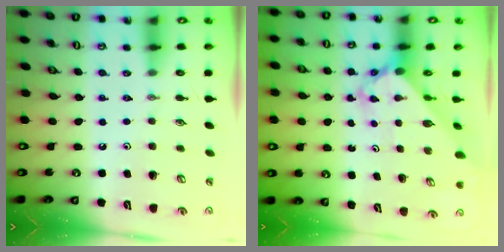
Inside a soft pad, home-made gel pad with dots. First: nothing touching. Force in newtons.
{"total": 2.7, "press": 2.7, "slide": 0.2}